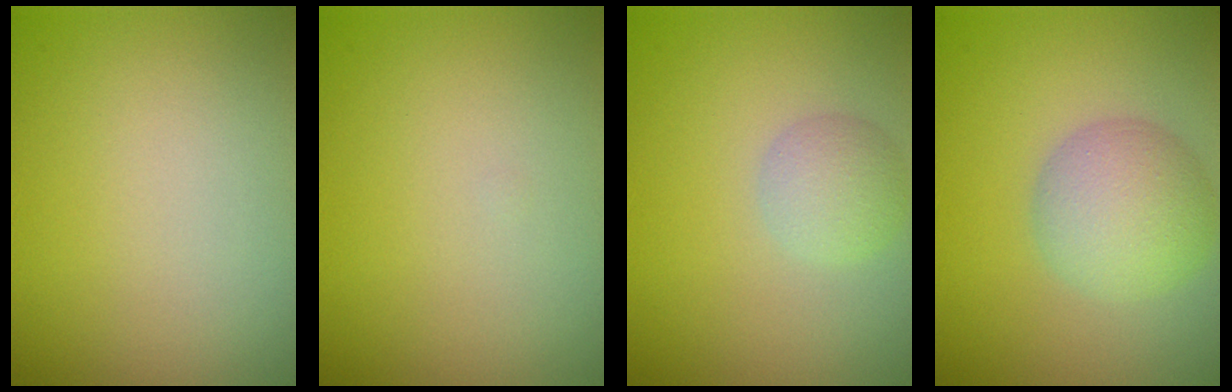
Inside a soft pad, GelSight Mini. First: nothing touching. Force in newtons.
{"total": 0.0}
{"total": 2.3, "press": 2.3, "slide": 0.2}
{"total": 4.7, "press": 4.7, "slide": 0.2}